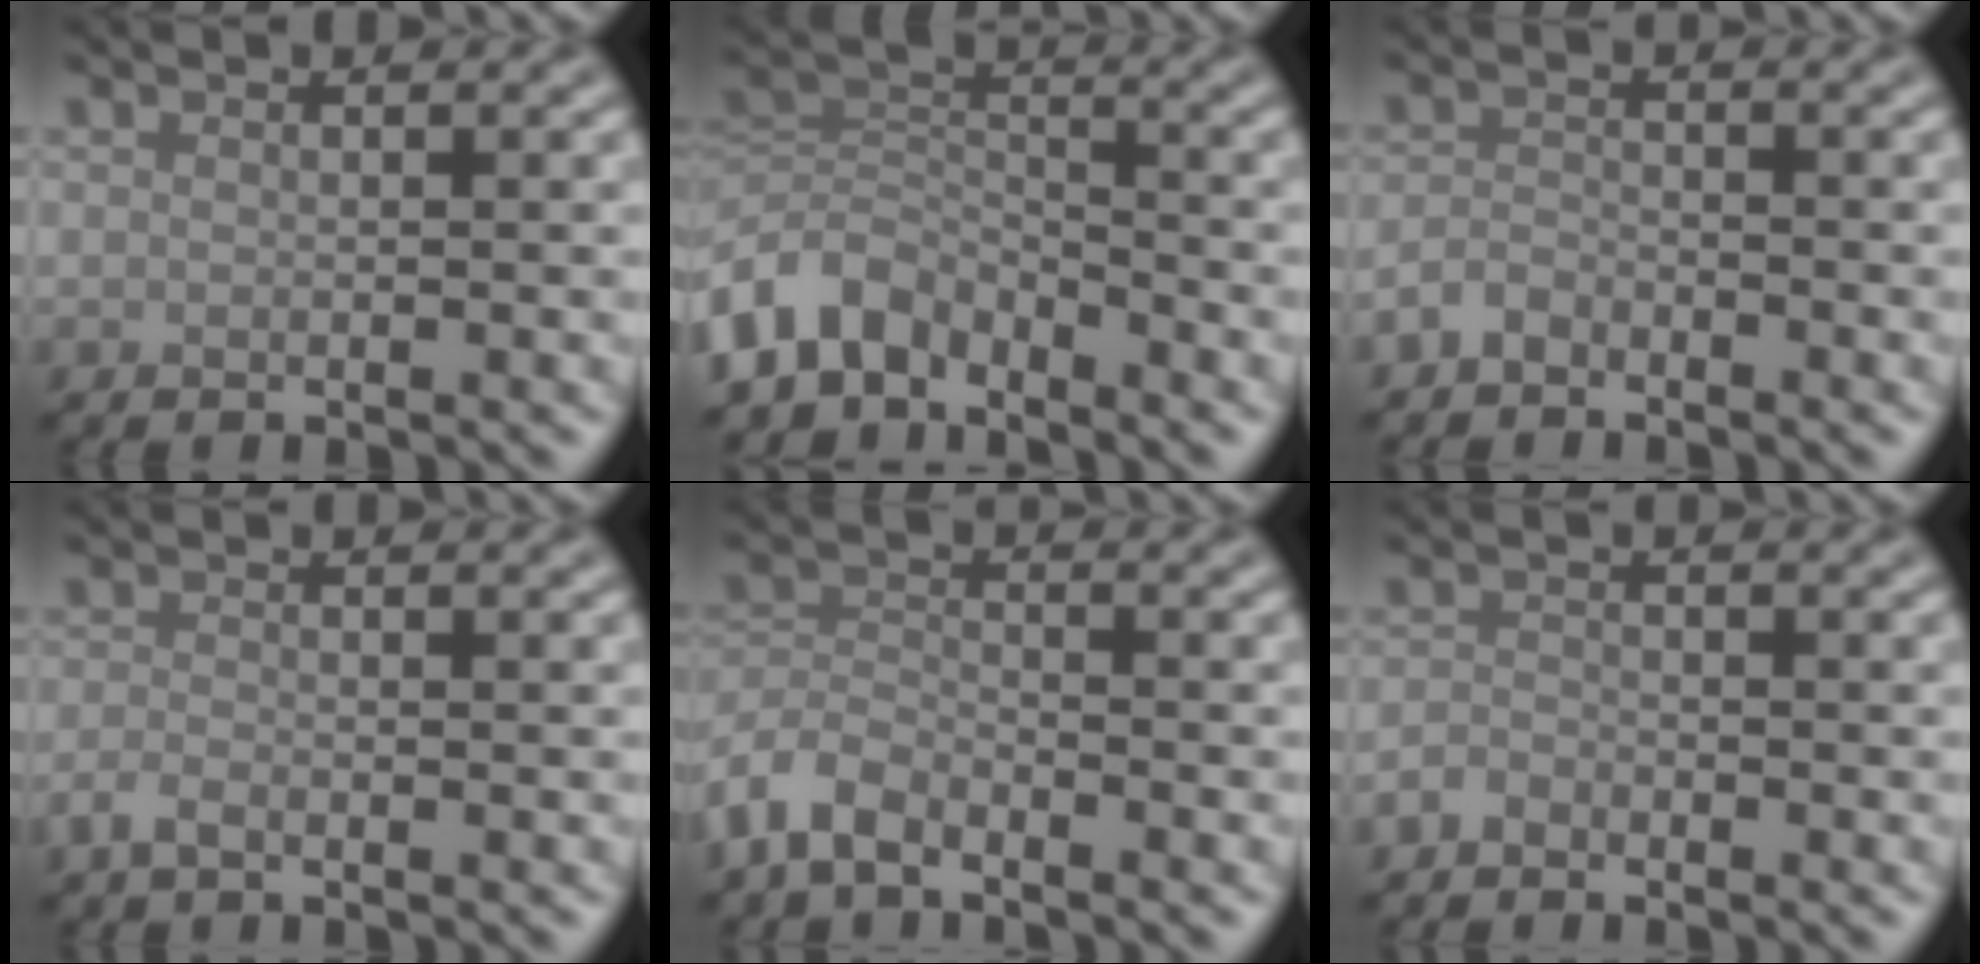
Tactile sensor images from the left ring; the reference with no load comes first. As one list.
[{"total": 5.0, "force": [-3.6, 2.8, 1.9], "torque": [-0.031, 0.001, -0.081]}, {"total": 1.6, "force": [-1.3, 0.7, 0.5], "torque": [-0.009, 0.003, -0.032]}, {"total": 1.4, "force": [-0.9, 0.4, 0.9], "torque": [-0.023, -0.002, -0.022]}, {"total": 3.6, "force": [-3.0, 1.3, 1.5], "torque": [-0.029, -0.001, -0.072]}, {"total": 1.3, "force": [-1.1, 0.5, 0.3], "torque": [-0.004, 0.002, -0.026]}]